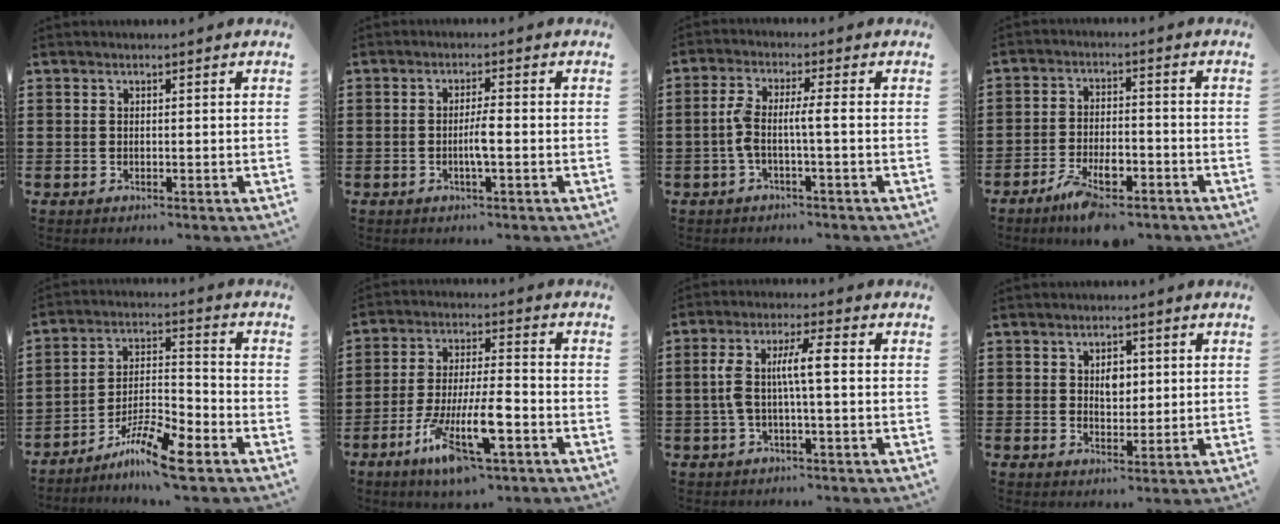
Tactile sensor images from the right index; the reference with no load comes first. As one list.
[{"total": 2.8, "force": [-0.7, 0.2, 2.7], "torque": [-0.057, -0.003, -0.017]}, {"total": 4.3, "force": [-0.9, 0.2, 4.2], "torque": [-0.094, -0.006, -0.026]}, {"total": 5.8, "force": [-4.3, 1.9, 3.5], "torque": [-0.070, 0.007, -0.082]}, {"total": 9.2, "force": [-7.0, 1.4, 5.9], "torque": [-0.112, 0.012, -0.132]}, {"total": 12.1, "force": [-6.3, 3.4, 9.8], "torque": [-0.203, 0.000, -0.118]}, {"total": 6.7, "force": [0.0, 1.2, 6.6], "torque": [-0.137, -0.002, -0.010]}, {"total": 3.0, "force": [0.7, 2.1, 2.0], "torque": [-0.031, 0.004, 0.008]}]